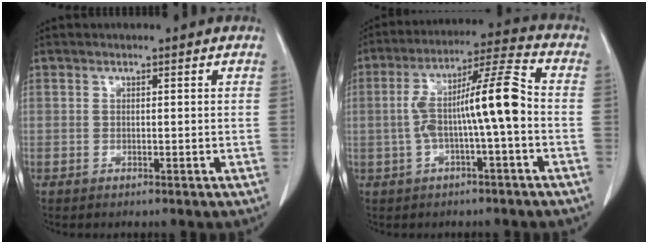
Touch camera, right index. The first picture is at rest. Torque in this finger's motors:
{"motor_torque": [0.76, -0.29, 0.34, 0.17]}